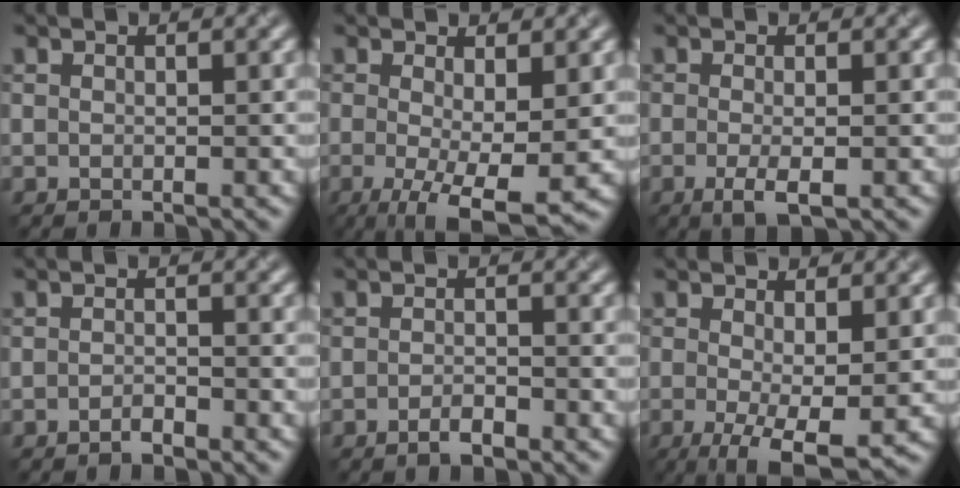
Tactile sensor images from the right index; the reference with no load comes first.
{"total": 6.8, "force": [-1.6, 1.9, 6.4], "torque": [-0.107, -0.005, -0.015]}
{"total": 2.0, "force": [-1.1, 0.1, 1.7], "torque": [-0.038, -0.003, -0.007]}
{"total": 1.3, "force": [-1.2, 0.0, 0.2], "torque": [-0.006, 0.006, -0.016]}
{"total": 1.6, "force": [-1.4, 0.1, 0.6], "torque": [-0.011, 0.008, -0.020]}
{"total": 5.6, "force": [-1.5, 1.4, 5.2], "torque": [-0.098, -0.007, -0.012]}